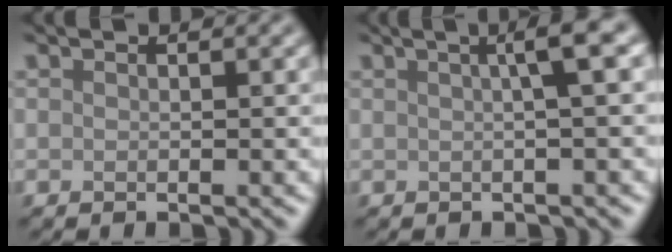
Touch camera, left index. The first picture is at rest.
{"total": 3.6, "force": [0.8, 0.8, 3.5], "torque": [-0.041, 0.016, 0.009]}